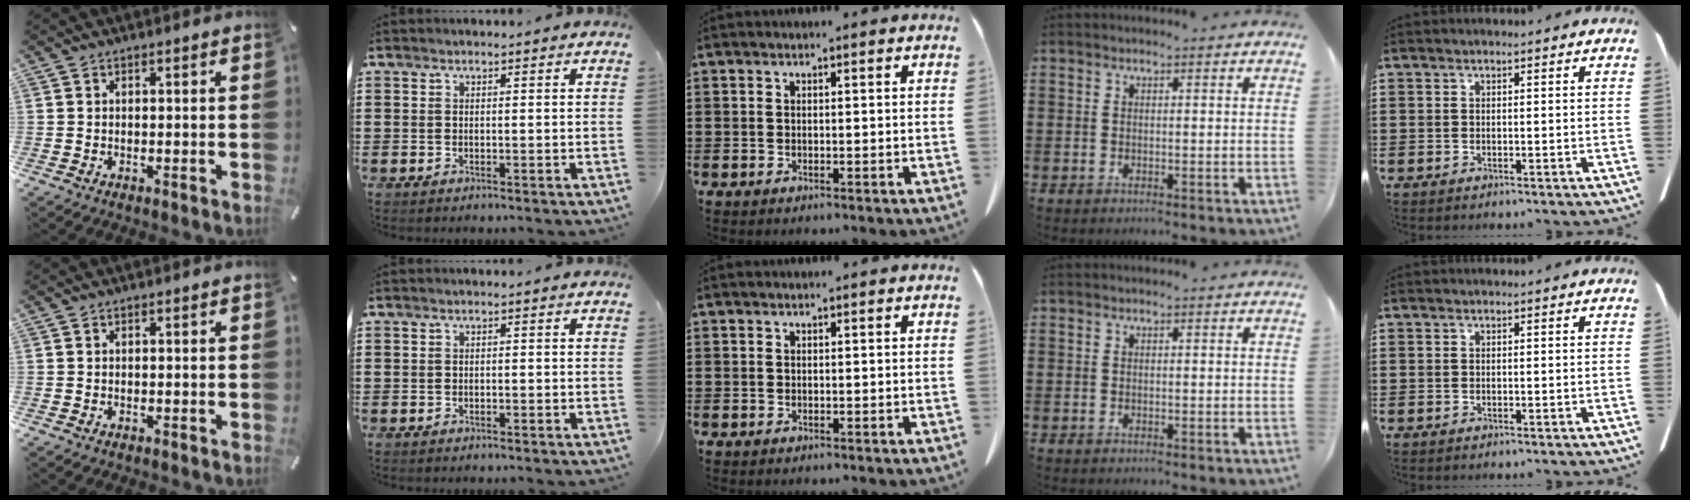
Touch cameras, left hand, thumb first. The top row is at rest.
{"index": {"total": 0.6, "force": [-0.5, 0.2, 0.2], "torque": [-0.008, -0.002, -0.010]}}